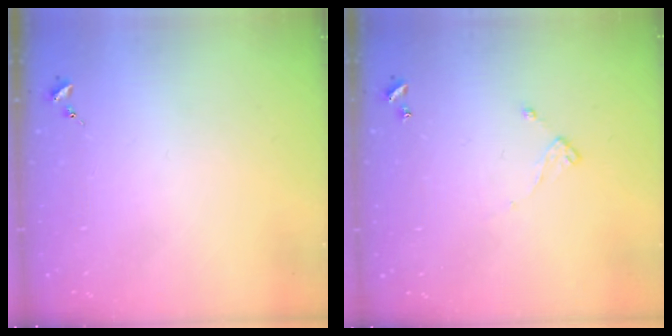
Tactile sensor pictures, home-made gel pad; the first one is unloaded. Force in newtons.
{"total": 5.8, "press": 5.8, "slide": 0.5}